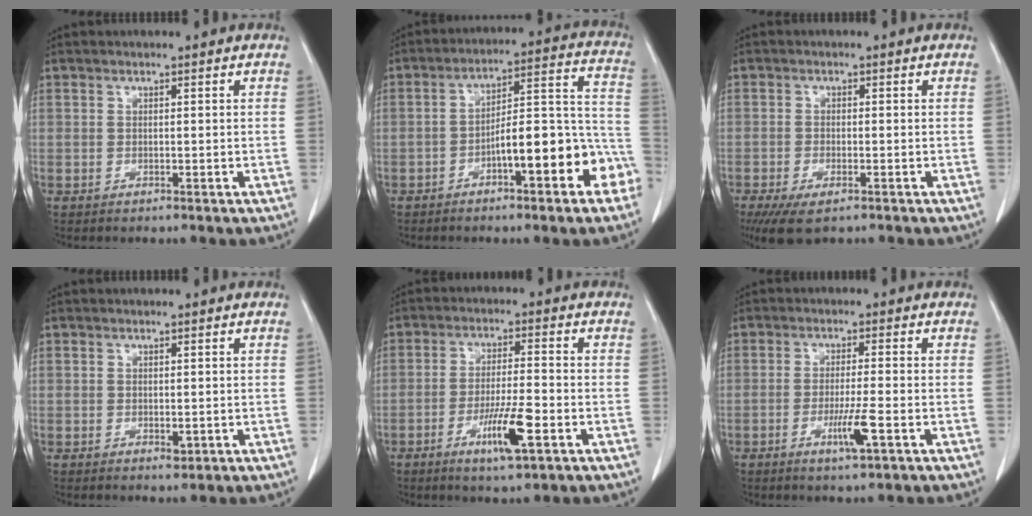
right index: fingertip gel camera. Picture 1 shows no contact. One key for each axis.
{"total": 12.5, "fx": -5.5, "fy": 2.9, "fz": 10.9, "tx": -0.141, "ty": 0.045, "tz": -0.076}
{"total": 5.3, "fx": -3.4, "fy": 1.8, "fz": 3.6, "tx": -0.064, "ty": -0.011, "tz": -0.053}
{"total": 1.2, "fx": -0.2, "fy": 0.8, "fz": 0.8, "tx": -0.007, "ty": -0.001, "tz": 0.001}
{"total": 7.9, "fx": -3.4, "fy": 0.7, "fz": 7.0, "tx": -0.127, "ty": -0.010, "tz": -0.056}
{"total": 4.9, "fx": -2.0, "fy": -0.2, "fz": 4.5, "tx": -0.081, "ty": -0.009, "tz": -0.036}